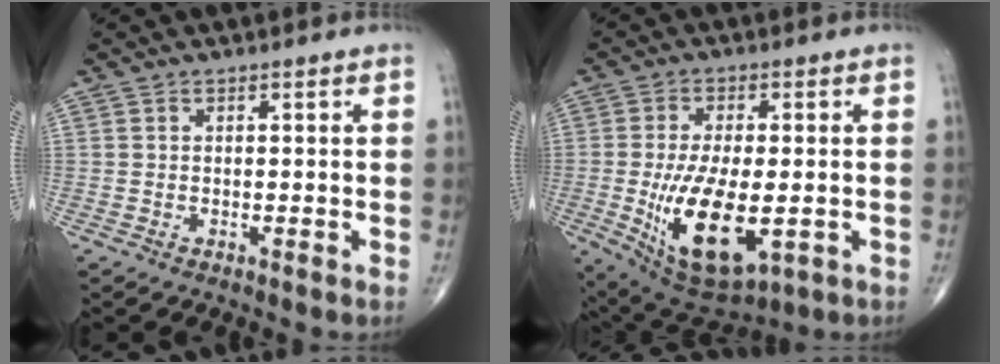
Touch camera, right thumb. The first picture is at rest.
{"total": 16.4, "force": [-3.4, 7.6, 14.1], "torque": [-0.248, -0.014, -0.036]}